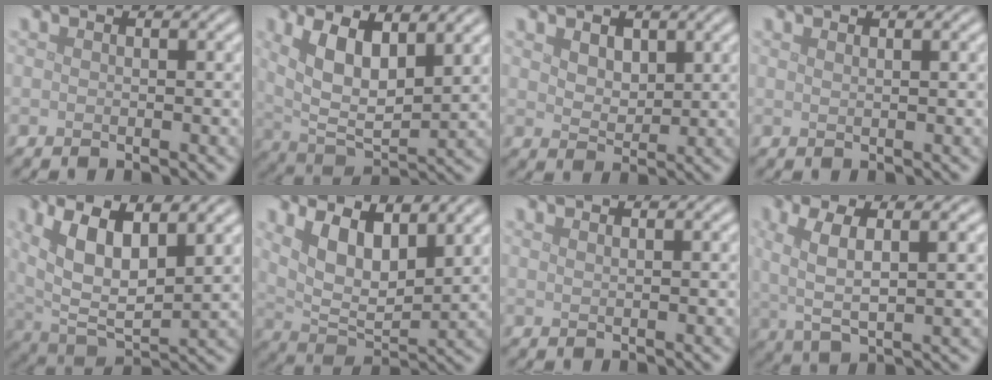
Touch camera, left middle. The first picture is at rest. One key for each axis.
{"total": 8.3, "fx": 3.0, "fy": 3.7, "fz": 6.8, "tx": -0.142, "ty": -0.002, "tz": 0.054}
{"total": 2.4, "fx": 1.3, "fy": 1.5, "fz": 1.3, "tx": -0.031, "ty": -0.004, "tz": 0.025}
{"total": 0.6, "fx": 0.5, "fy": 0.1, "fz": 0.3, "tx": -0.003, "ty": 0.001, "tz": 0.010}
{"total": 9.7, "fx": 3.9, "fy": 4.4, "fz": 7.7, "tx": -0.160, "ty": -0.002, "tz": 0.069}
{"total": 6.8, "fx": 3.1, "fy": 3.1, "fz": 5.2, "tx": -0.103, "ty": -0.010, "tz": 0.058}
{"total": 0.6, "fx": 0.5, "fy": 0.1, "fz": 0.3, "tx": -0.003, "ty": 0.001, "tz": 0.010}
{"total": 5.0, "fx": 1.3, "fy": 1.6, "fz": 4.6, "tx": -0.094, "ty": -0.001, "tz": 0.025}